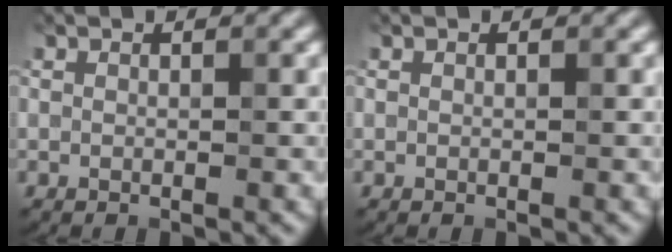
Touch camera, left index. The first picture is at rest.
{"total": 0.0}